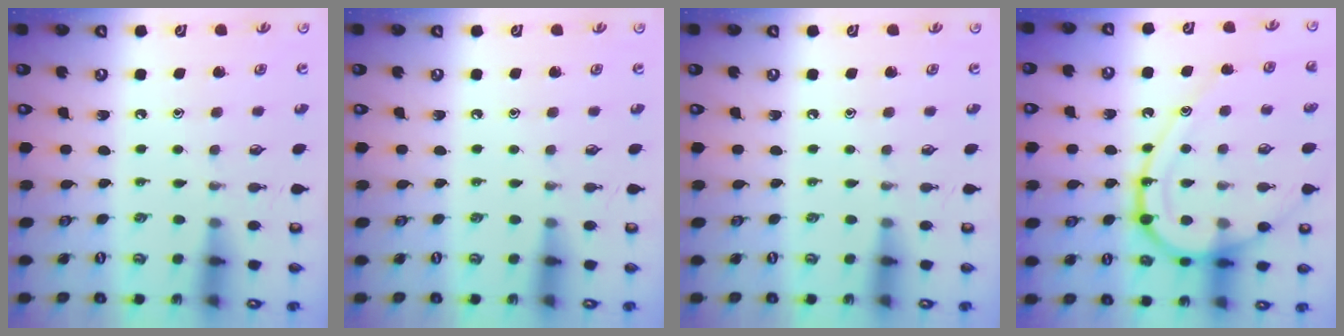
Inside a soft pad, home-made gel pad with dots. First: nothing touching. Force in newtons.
{"total": 0.0}
{"total": 0.0}
{"total": 17.2, "press": 17.1, "slide": 1.7}